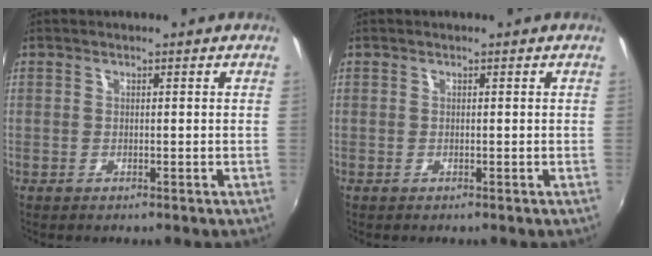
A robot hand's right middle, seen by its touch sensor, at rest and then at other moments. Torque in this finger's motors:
{"motor_torque": [0.02, -0.03, 0.00, 0.00]}